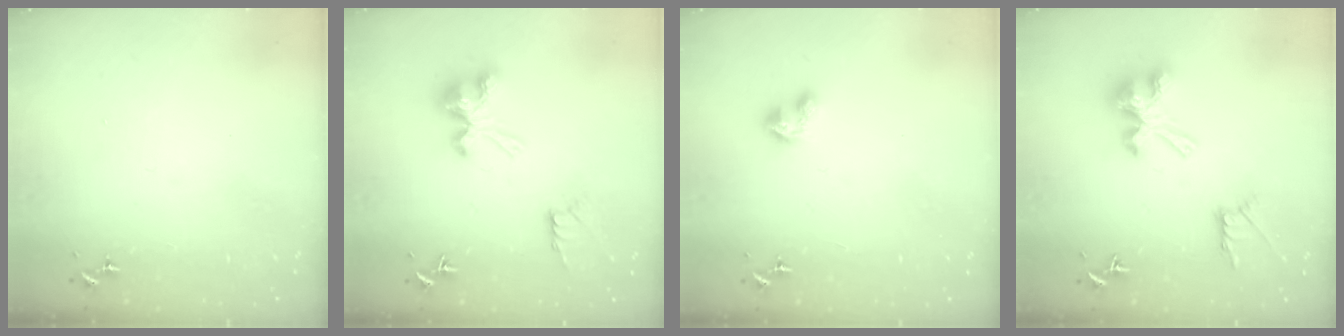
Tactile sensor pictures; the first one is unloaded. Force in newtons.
{"total": 10.1, "press": 10.1, "slide": 0.1}
{"total": 6.0, "press": 6.0, "slide": 0.4}
{"total": 13.9, "press": 13.9, "slide": 0.3}